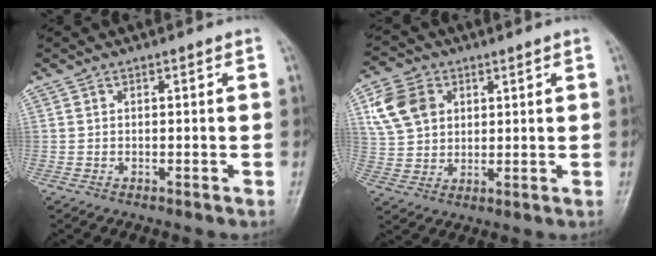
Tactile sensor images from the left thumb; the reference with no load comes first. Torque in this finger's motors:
{"motor_torque": [0.47, 1.37, 0.63, -0.46, 0.10]}